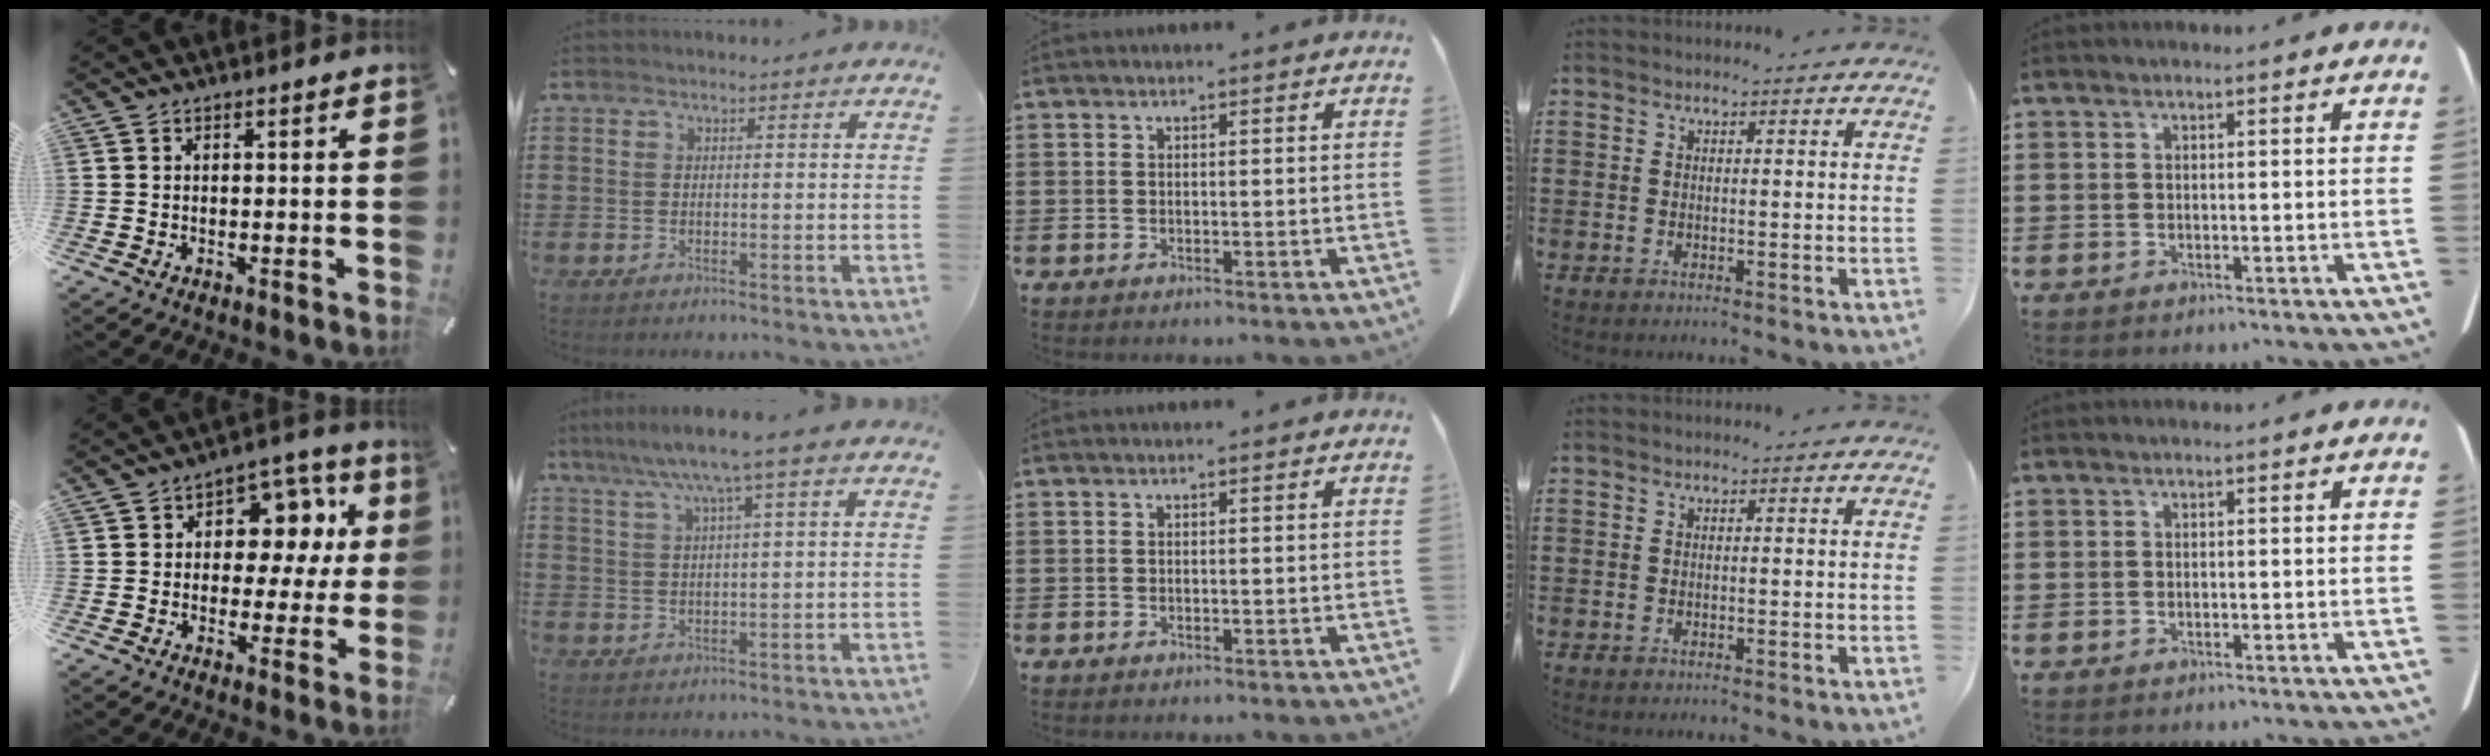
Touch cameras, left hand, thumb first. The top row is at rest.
{"thumb": {"total": 10.7, "force": [2.2, 8.1, 6.6], "torque": [-0.078, -0.017, 0.037]}, "index": {"total": 6.3, "force": [3.6, -0.2, 5.1], "torque": [-0.109, -0.002, 0.058]}}